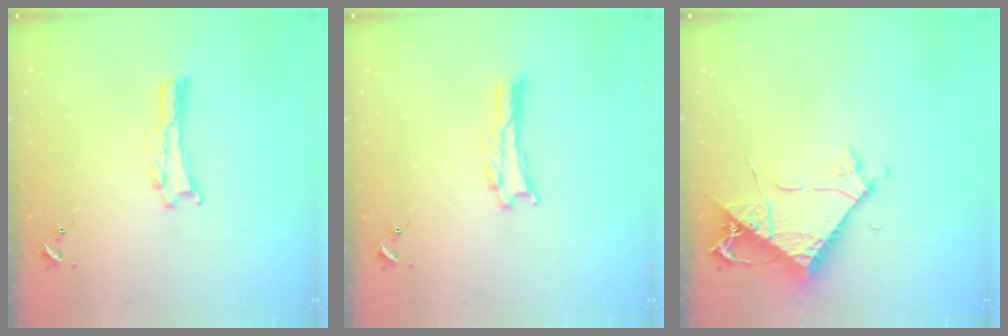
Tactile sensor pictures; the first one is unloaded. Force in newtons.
{"total": 0.0}
{"total": 7.7, "press": 7.6, "slide": 0.9}